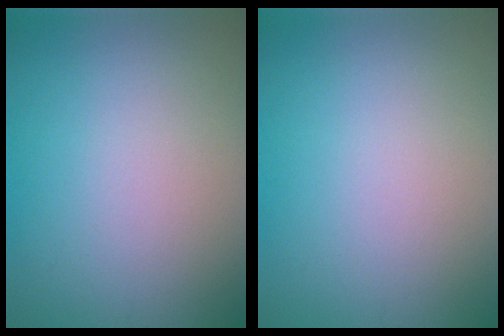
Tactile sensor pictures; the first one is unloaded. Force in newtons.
{"total": 0.0}